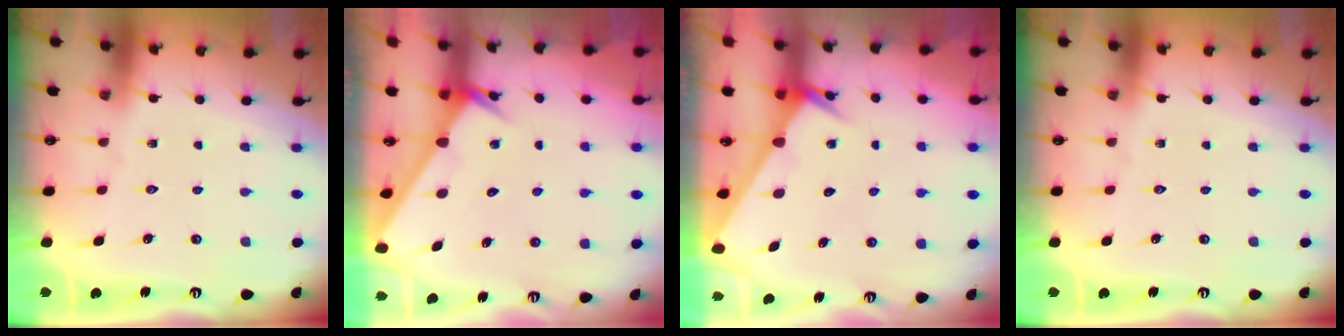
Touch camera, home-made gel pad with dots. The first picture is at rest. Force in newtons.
{"total": 2.6, "press": 2.6, "slide": 0.0}
{"total": 2.5, "press": 2.5, "slide": 0.1}
{"total": 0.0}